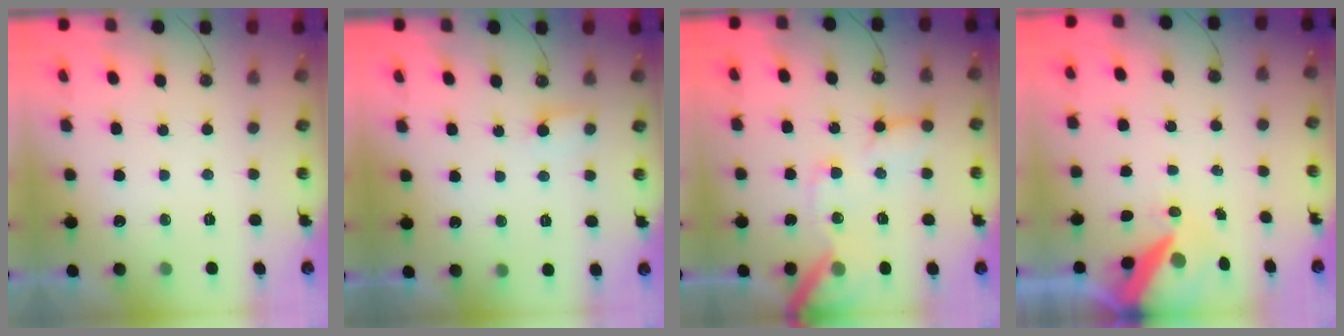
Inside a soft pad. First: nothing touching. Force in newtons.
{"total": 4.7, "press": 4.6, "slide": 0.4}
{"total": 13.2, "press": 13.1, "slide": 1.9}
{"total": 11.4, "press": 11.4, "slide": 1.2}